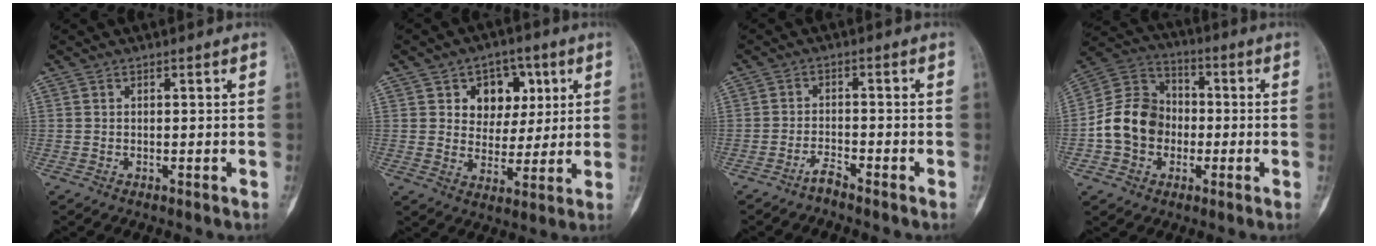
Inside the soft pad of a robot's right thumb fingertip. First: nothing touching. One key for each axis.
{"total": 10.0, "fx": 3.7, "fy": 7.8, "fz": 5.0, "tx": -0.019, "ty": -0.009, "tz": 0.057}
{"total": 2.1, "fx": -2.0, "fy": 0.1, "fz": 0.7, "tx": -0.012, "ty": 0.013, "tz": -0.039}
{"total": 12.8, "fx": -2.2, "fy": 10.7, "fz": 6.7, "tx": -0.102, "ty": 0.038, "tz": -0.049}